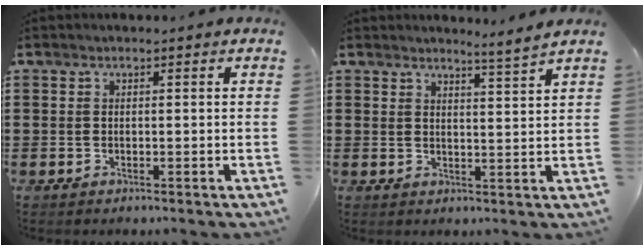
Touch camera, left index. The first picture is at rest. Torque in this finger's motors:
{"motor_torque": [0.07, 0.15, -0.02, 0.00]}